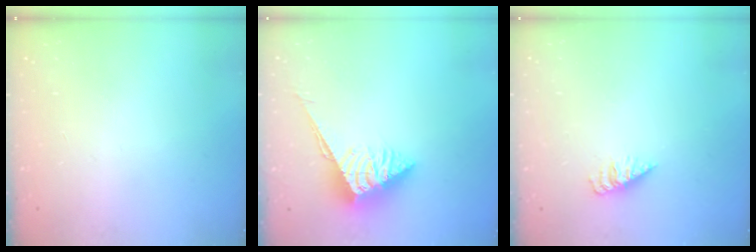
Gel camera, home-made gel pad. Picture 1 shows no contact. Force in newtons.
{"total": 6.7, "press": 6.6, "slide": 0.4}
{"total": 2.0, "press": 2.0, "slide": 0.3}